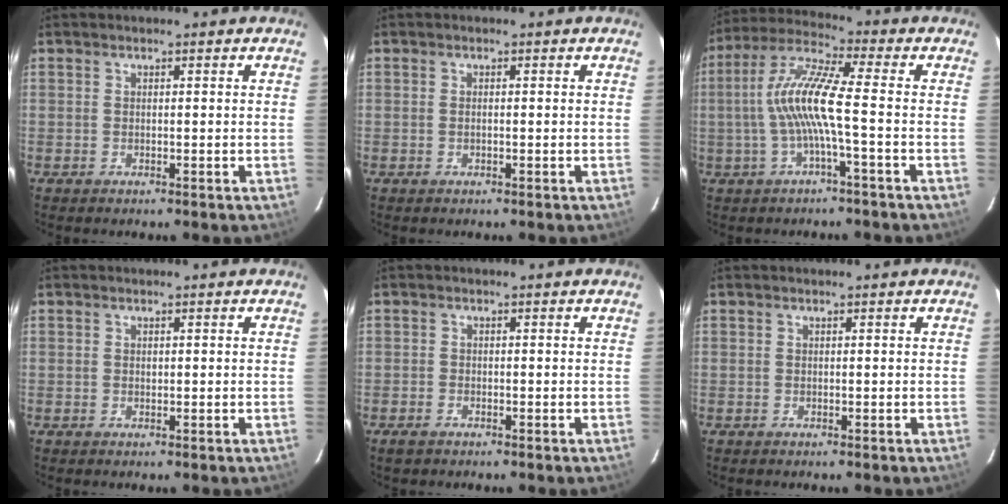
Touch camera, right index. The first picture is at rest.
{"total": 0.7, "force": [-0.1, 0.5, 0.5], "torque": [-0.011, 0.001, -0.003]}
{"total": 10.4, "force": [-1.6, 0.3, 10.3], "torque": [-0.211, 0.011, -0.030]}
{"total": 0.7, "force": [0.1, 0.6, 0.3], "torque": [-0.003, 0.002, 0.003]}
{"total": 1.8, "force": [-1.4, 0.9, 0.7], "torque": [-0.019, -0.002, -0.026]}
{"total": 0.0}